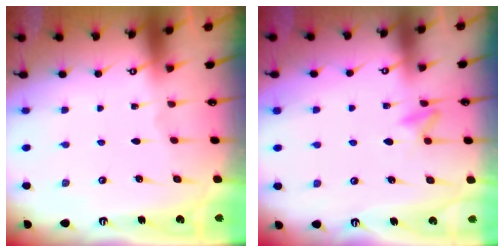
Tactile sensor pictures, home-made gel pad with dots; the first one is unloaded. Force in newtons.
{"total": 6.7, "press": 6.6, "slide": 1.2}